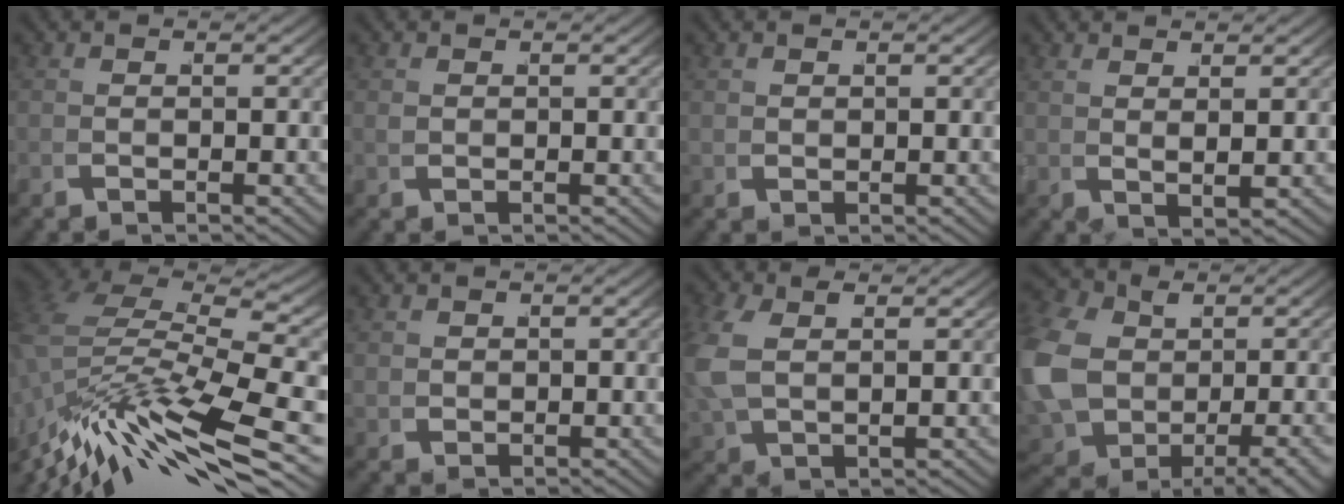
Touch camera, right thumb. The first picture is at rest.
{"total": 0.6, "force": [0.6, 0.3, 0.1], "torque": [-0.010, -0.008, 0.017]}
{"total": 1.0, "force": [0.8, 0.5, 0.2], "torque": [-0.008, -0.010, 0.024]}
{"total": 2.2, "force": [1.9, -0.5, 0.9], "torque": [-0.019, -0.005, 0.049]}
{"total": 10.4, "force": [-1.1, 6.0, 8.4], "torque": [-0.193, -0.029, 0.005]}
{"total": 1.3, "force": [0.9, 0.9, 0.3], "torque": [-0.010, -0.010, 0.026]}
{"total": 3.5, "force": [1.6, 1.9, 2.5], "torque": [-0.081, -0.008, 0.049]}
{"total": 9.5, "force": [-0.2, 7.1, 6.2], "torque": [-0.174, -0.055, 0.037]}